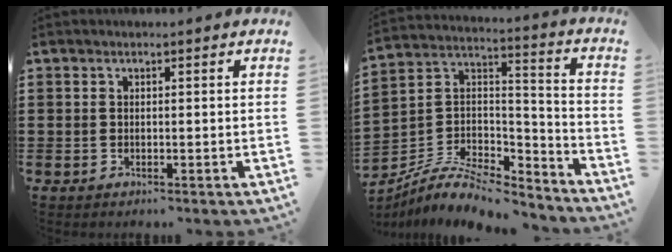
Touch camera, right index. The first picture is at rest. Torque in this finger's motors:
{"motor_torque": [-0.68, -1.01, -0.11, -0.21]}